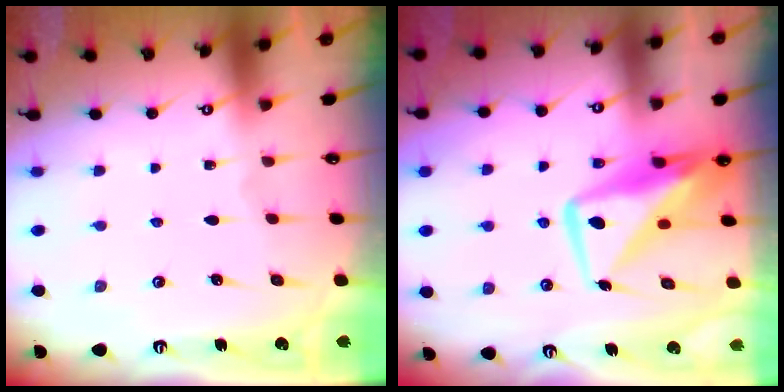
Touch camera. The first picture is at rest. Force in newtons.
{"total": 13.8, "press": 13.8, "slide": 1.1}